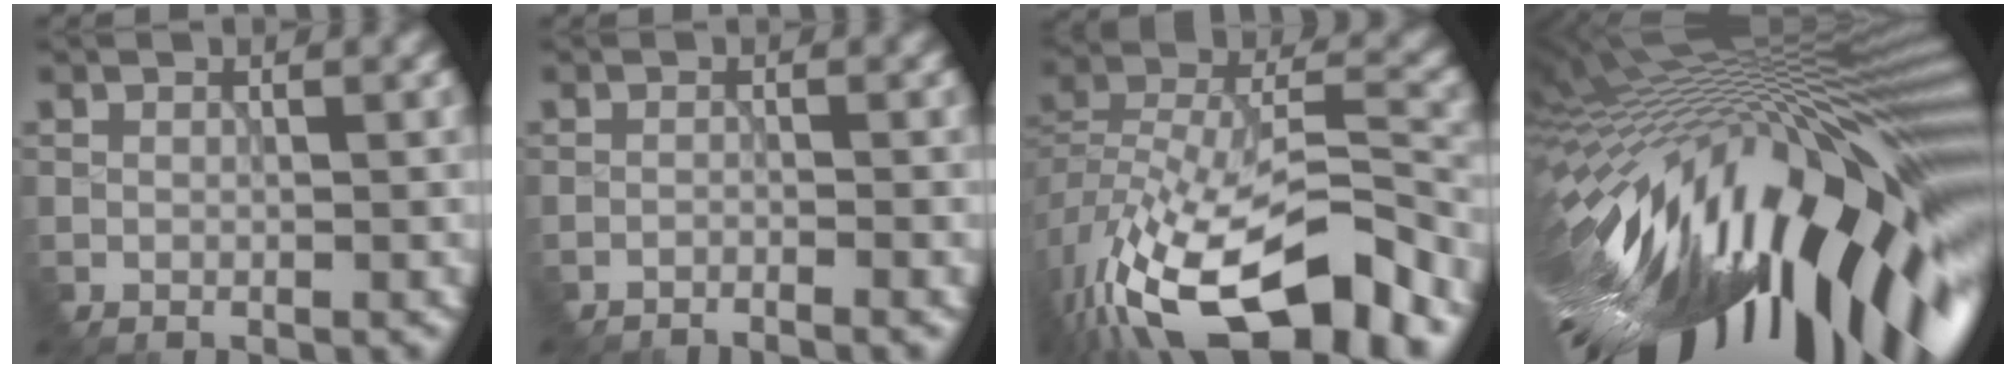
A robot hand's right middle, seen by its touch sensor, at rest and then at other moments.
{"total": 2.1, "force": [-2.0, -0.1, 0.6], "torque": [-0.012, 0.011, -0.043]}
{"total": 15.5, "force": [-9.5, 6.7, 10.3], "torque": [-0.222, 0.002, -0.161]}
{"total": 18.7, "force": [-6.4, 5.9, 16.5], "torque": [-0.271, 0.005, -0.126]}